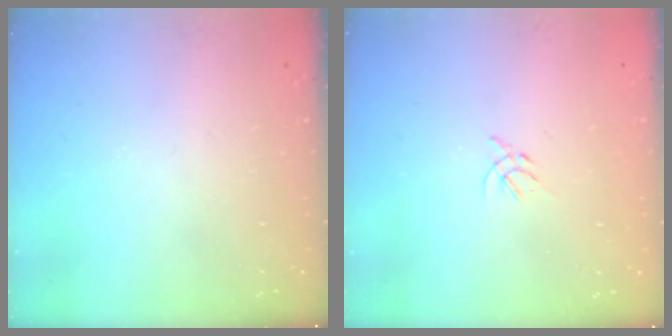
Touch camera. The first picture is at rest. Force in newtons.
{"total": 2.3, "press": 2.2, "slide": 0.6}